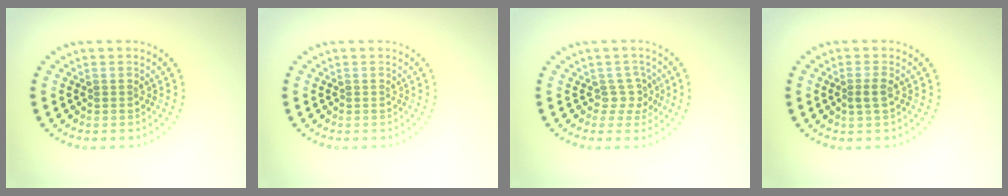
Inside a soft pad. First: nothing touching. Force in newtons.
{"total": 0.0}
{"total": 1.8, "press": 1.4, "slide": 1.2}
{"total": 1.4, "press": 1.2, "slide": 0.6}